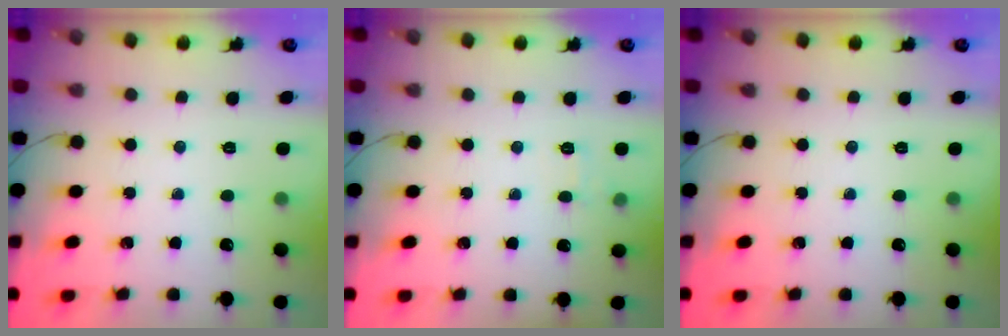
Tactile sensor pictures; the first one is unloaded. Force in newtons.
{"total": 5.8, "press": 5.5, "slide": 1.7}
{"total": 0.0}